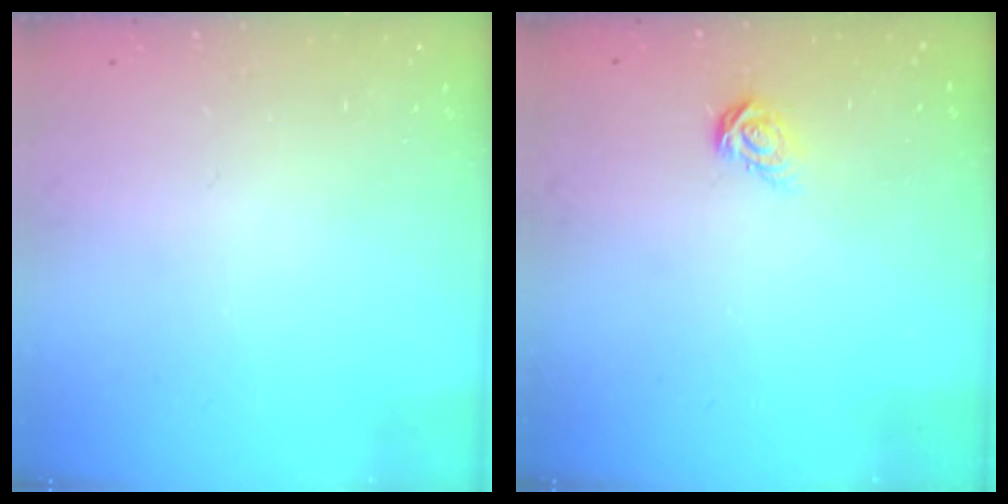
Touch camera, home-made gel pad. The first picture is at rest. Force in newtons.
{"total": 4.3, "press": 4.3, "slide": 0.5}